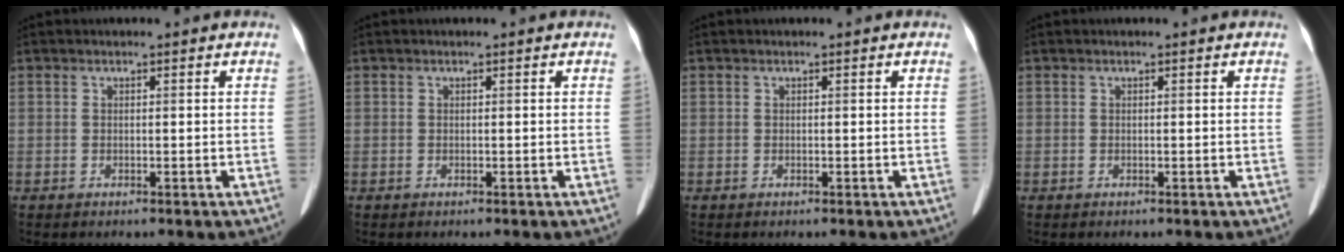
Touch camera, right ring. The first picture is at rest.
{"total": 0.0}
{"total": 0.0}
{"total": 0.0}